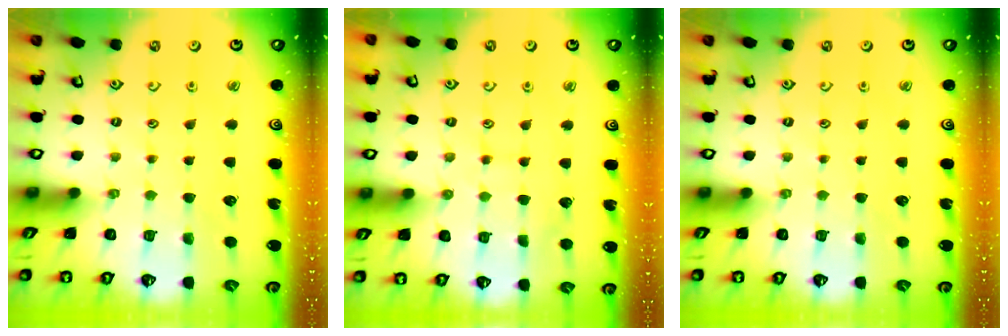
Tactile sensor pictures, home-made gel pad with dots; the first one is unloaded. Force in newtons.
{"total": 5.4, "press": 5.4, "slide": 0.5}
{"total": 0.0}